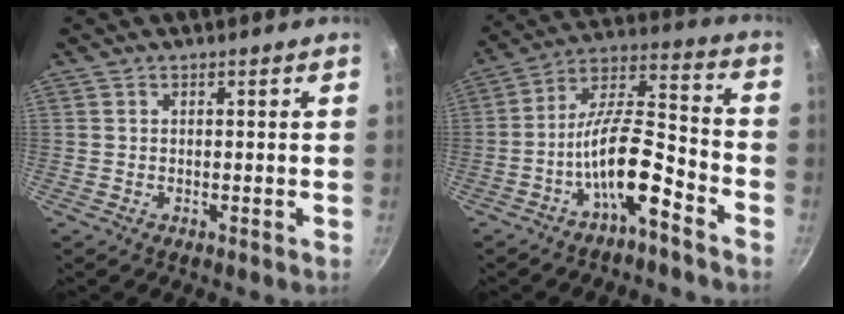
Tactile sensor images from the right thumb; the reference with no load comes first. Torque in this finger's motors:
{"motor_torque": [2.86, 2.14, 1.86, -0.90, 0.63]}